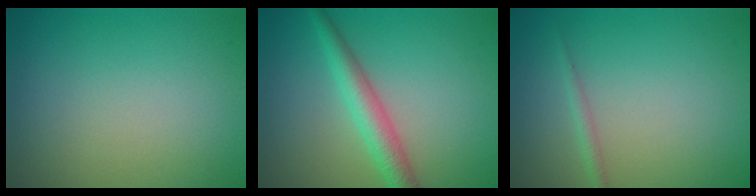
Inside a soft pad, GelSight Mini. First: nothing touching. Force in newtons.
{"total": 3.4, "press": 3.4, "slide": 0.0}
{"total": 0.9, "press": 0.9, "slide": 0.1}